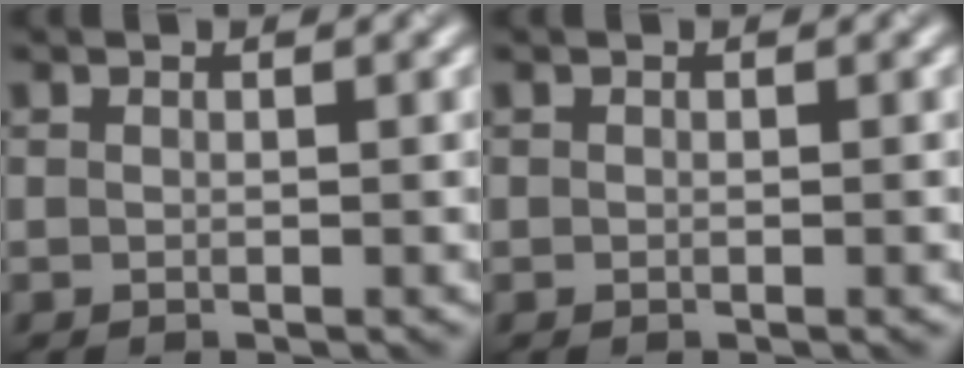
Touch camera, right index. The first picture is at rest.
{"total": 0.0}